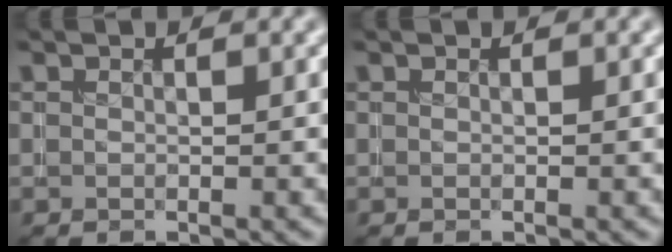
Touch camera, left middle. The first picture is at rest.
{"total": 0.0}